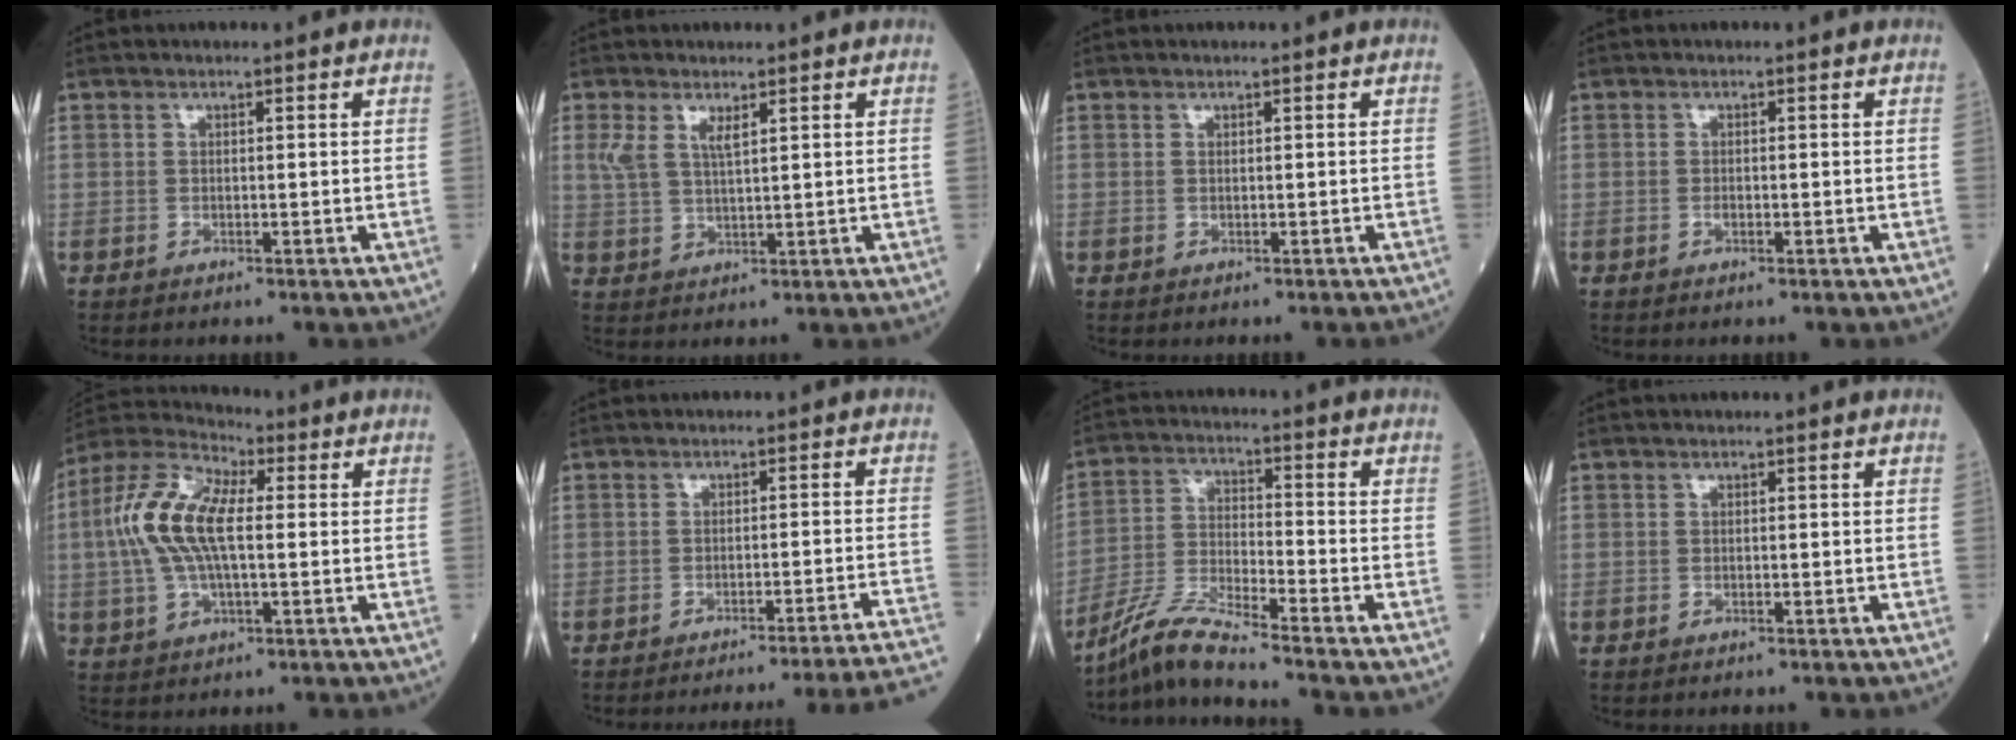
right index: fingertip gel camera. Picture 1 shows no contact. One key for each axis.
{"total": 4.0, "fx": 2.0, "fy": 1.3, "fz": 3.2, "tx": -0.075, "ty": 0.009, "tz": 0.045}
{"total": 0.0}
{"total": 0.7, "fx": -0.3, "fy": 0.2, "fz": 0.5, "tx": -0.010, "ty": 0.001, "tz": -0.003}
{"total": 12.2, "fx": 0.9, "fy": 4.8, "fz": 11.2, "tx": -0.255, "ty": 0.026, "tz": 0.012}
{"total": 17.3, "fx": -16.3, "fy": -3.4, "fz": 4.9, "tx": -0.002, "ty": -0.025, "tz": -0.192}
{"total": 8.1, "fx": -7.3, "fy": -1.6, "fz": 3.1, "tx": -0.074, "ty": -0.023, "tz": -0.145}
{"total": 0.0}